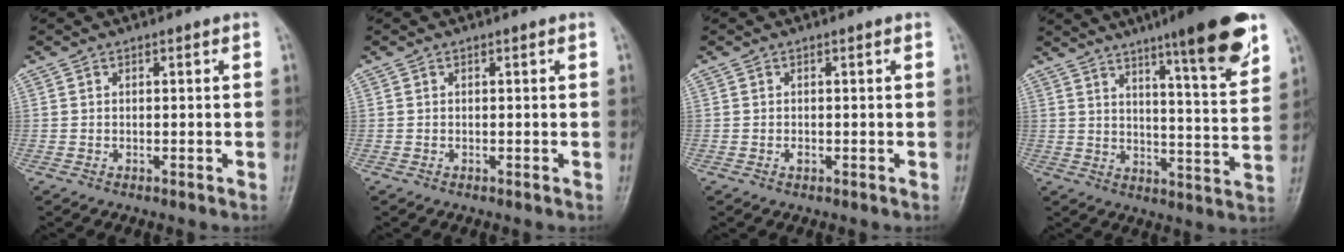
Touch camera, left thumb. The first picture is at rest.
{"total": 0.0}
{"total": 0.9, "force": [-0.1, 0.5, 0.7], "torque": [-0.011, 0.003, 0.000]}
{"total": 16.2, "force": [10.0, 2.1, 12.5], "torque": [-0.159, -0.054, 0.147]}